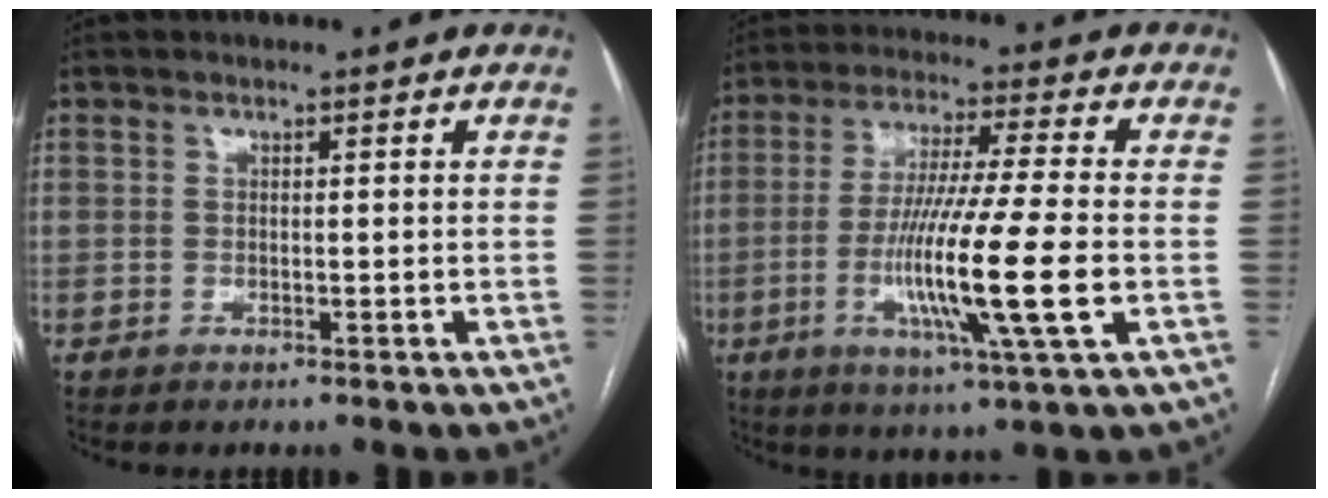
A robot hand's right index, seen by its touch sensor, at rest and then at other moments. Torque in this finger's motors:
{"motor_torque": [1.76, 0.21, 0.83, 0.21]}